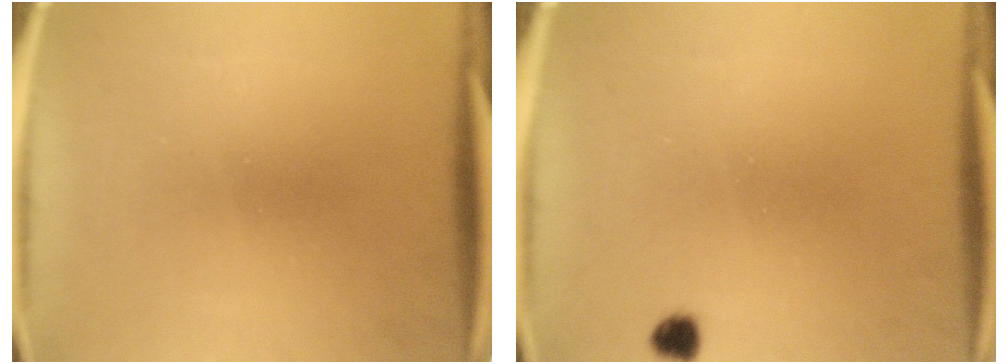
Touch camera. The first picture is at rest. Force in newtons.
{"total": 1.8}